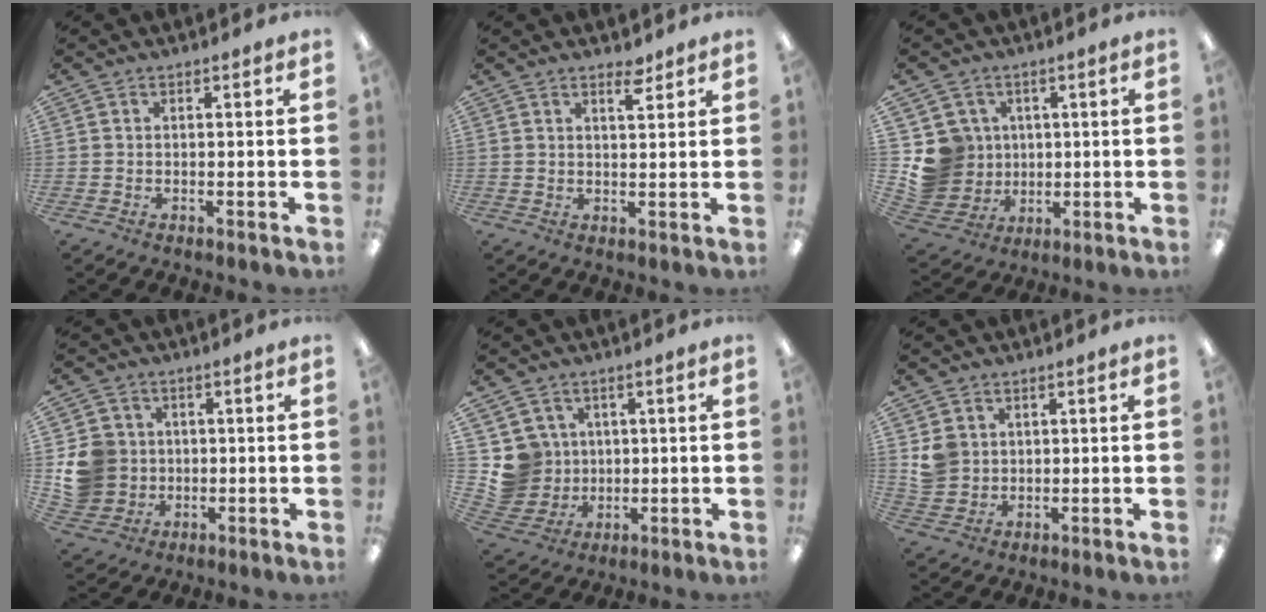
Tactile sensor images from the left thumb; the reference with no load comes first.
{"total": 3.2, "force": [2.6, 0.8, 1.7], "torque": [-0.015, -0.013, 0.042]}
{"total": 10.4, "force": [1.8, 10.1, 2.0], "torque": [-0.066, -0.006, 0.047]}
{"total": 10.3, "force": [0.7, 9.8, 3.0], "torque": [-0.081, 0.009, 0.024]}
{"total": 8.2, "force": [2.2, 7.9, 0.6], "torque": [-0.028, -0.007, 0.053]}
{"total": 5.2, "force": [1.9, 4.8, 1.0], "torque": [-0.016, 0.005, 0.036]}